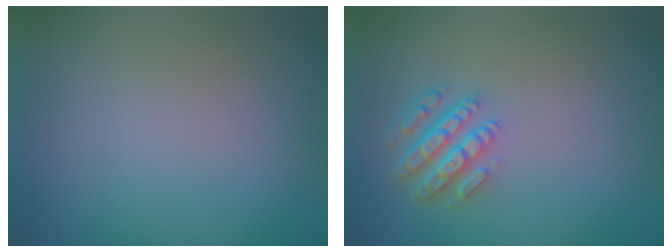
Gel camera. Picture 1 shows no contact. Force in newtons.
{"total": 4.3, "press": 3.3, "slide": 2.8}